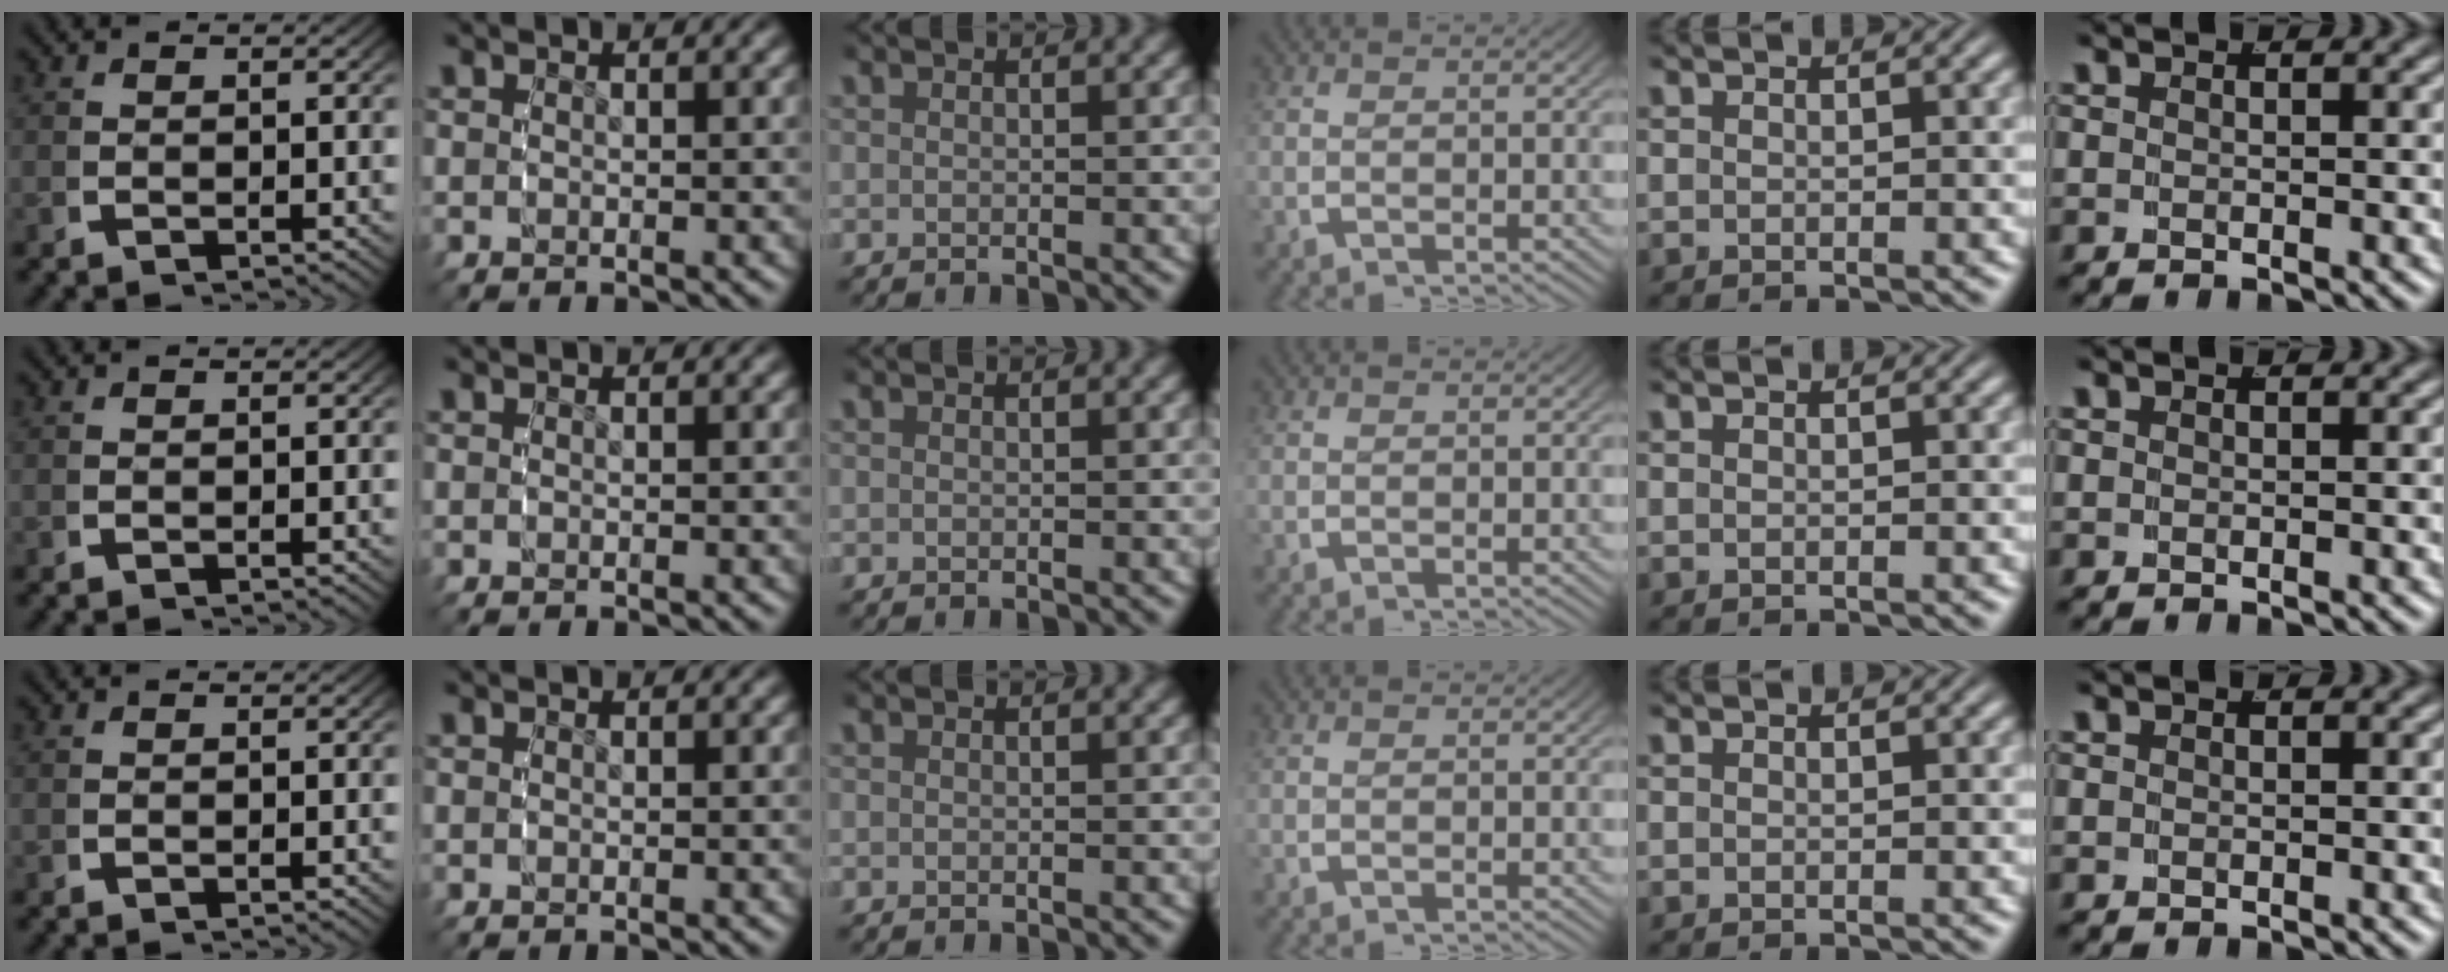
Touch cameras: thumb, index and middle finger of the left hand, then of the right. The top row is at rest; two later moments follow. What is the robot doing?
{"motion": "grasp_and_lifting", "object": "camera"}